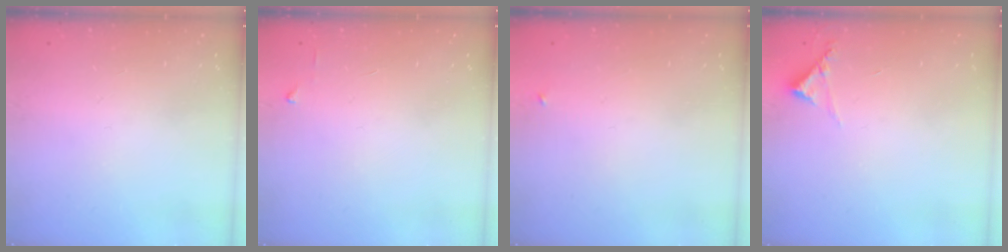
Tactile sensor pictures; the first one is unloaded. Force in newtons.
{"total": 3.7, "press": 3.6, "slide": 0.4}
{"total": 2.3, "press": 2.3, "slide": 0.2}
{"total": 3.8, "press": 3.8, "slide": 0.2}